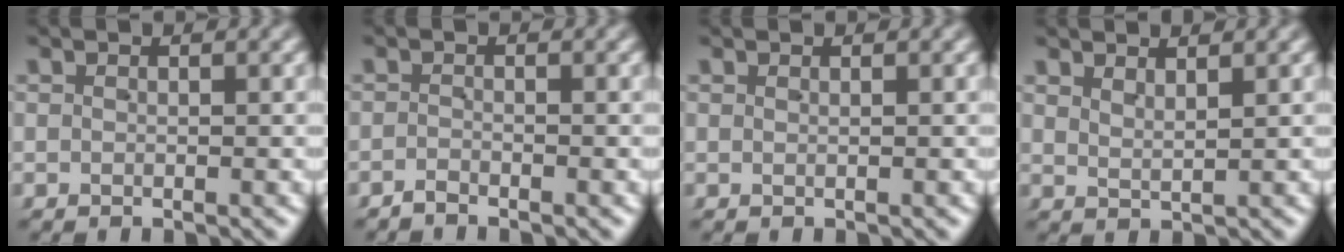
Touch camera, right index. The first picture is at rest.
{"total": 1.4, "force": [-1.4, -0.2, -0.2], "torque": [0.003, 0.005, -0.031]}
{"total": 0.0}
{"total": 2.0, "force": [2.0, -0.2, 0.3], "torque": [-0.005, 0.005, 0.040]}